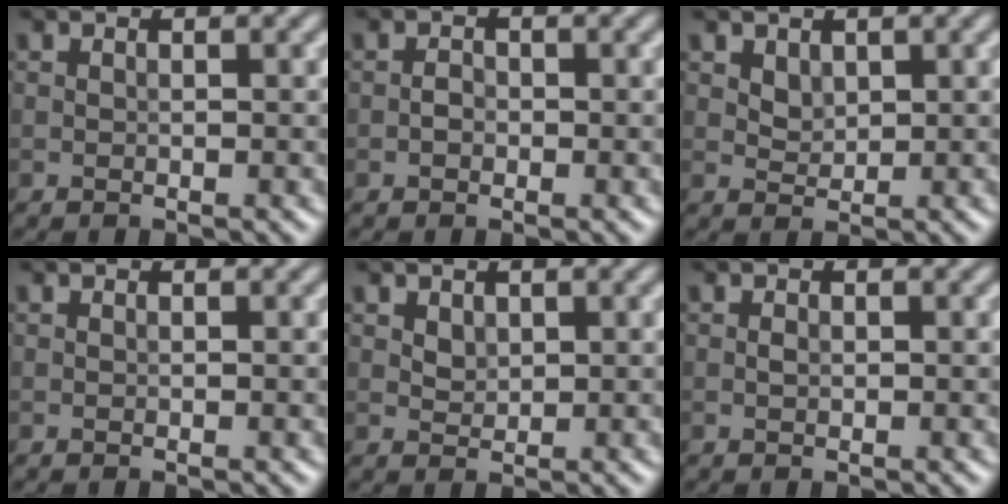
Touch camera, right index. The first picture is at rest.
{"total": 1.0, "force": [-0.4, 0.7, 0.6], "torque": [-0.010, 0.001, -0.010]}
{"total": 1.3, "force": [0.7, 0.9, 0.6], "torque": [-0.011, -0.002, 0.017]}
{"total": 0.0}
{"total": 1.1, "force": [0.6, 0.8, 0.5], "torque": [-0.010, -0.002, 0.014]}
{"total": 0.5, "force": [-0.1, 0.3, 0.4], "torque": [-0.008, 0.001, -0.002]}